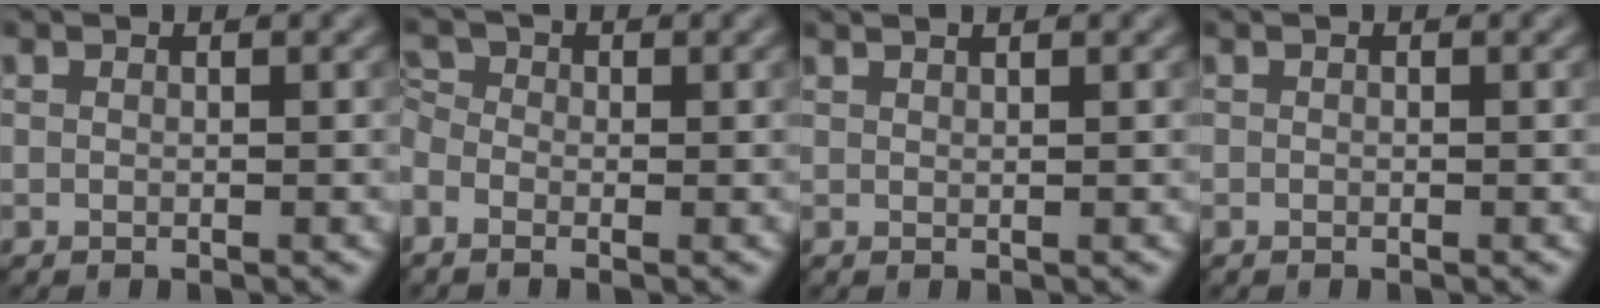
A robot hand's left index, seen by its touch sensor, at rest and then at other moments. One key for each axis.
{"total": 2.4, "fx": -0.7, "fy": 1.9, "fz": 1.1, "tx": -0.029, "ty": 0.012, "tz": -0.019}
{"total": 1.6, "fx": 1.1, "fy": 0.6, "fz": 1.0, "tx": 0.005, "ty": 0.006, "tz": -0.005}
{"total": 0.0}